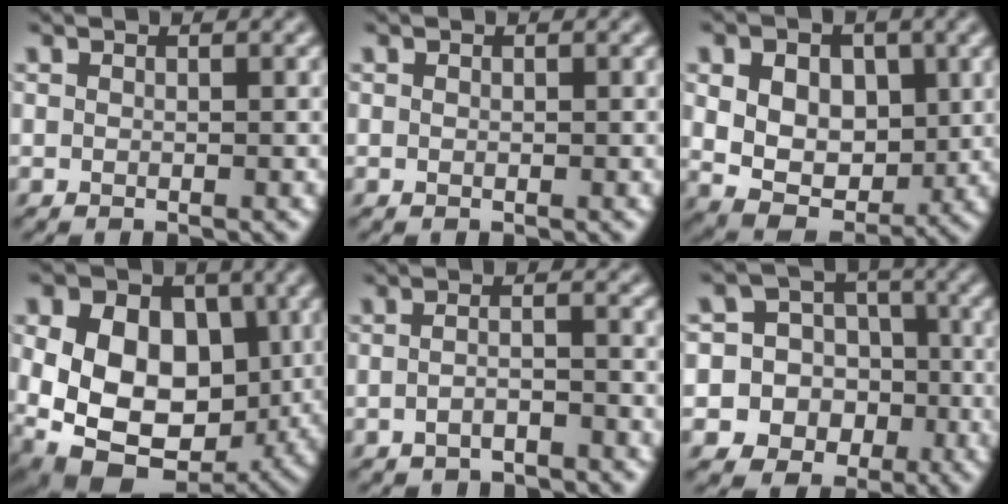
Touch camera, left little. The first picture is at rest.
{"total": 0.0}
{"total": 8.4, "force": [1.6, 6.0, 5.7], "torque": [-0.109, 0.010, 0.020]}
{"total": 15.8, "force": [0.3, 11.3, 10.9], "torque": [-0.179, 0.006, -0.003]}
{"total": 2.0, "force": [-1.5, 0.4, 1.2], "torque": [-0.026, 0.005, -0.035]}
{"total": 14.1, "force": [-4.9, 12.9, 3.1], "torque": [-0.090, 0.006, -0.094]}